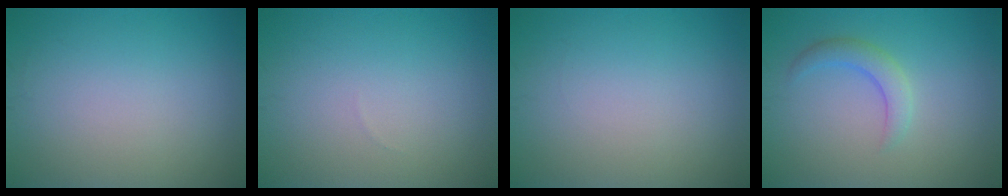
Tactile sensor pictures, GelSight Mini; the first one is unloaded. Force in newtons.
{"total": 0.0}
{"total": 0.0}
{"total": 2.3, "press": 2.2, "slide": 0.2}